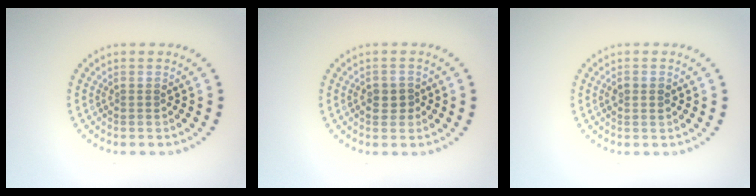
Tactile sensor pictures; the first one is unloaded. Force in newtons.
{"total": 2.0, "press": 2.0, "slide": 0.5}
{"total": 0.8, "press": 0.8, "slide": 0.2}